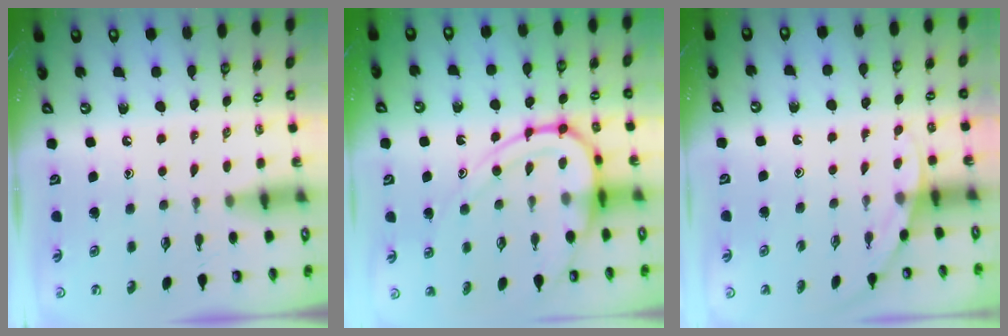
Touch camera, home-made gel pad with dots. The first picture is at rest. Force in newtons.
{"total": 13.9, "press": 13.8, "slide": 1.4}
{"total": 2.6, "press": 2.6, "slide": 0.1}